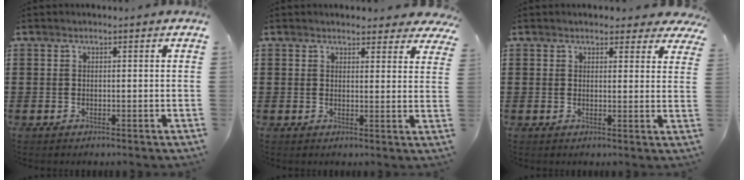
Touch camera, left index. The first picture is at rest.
{"total": 3.4, "force": [3.2, 0.8, 0.9], "torque": [-0.018, -0.008, 0.057]}
{"total": 3.0, "force": [2.7, 0.9, 1.0], "torque": [-0.020, -0.005, 0.047]}